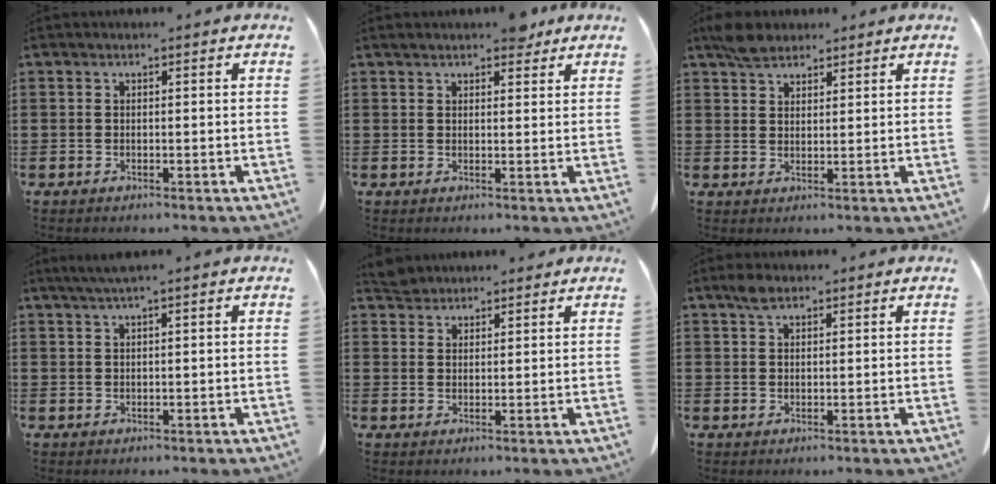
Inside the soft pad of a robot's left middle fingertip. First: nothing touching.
{"total": 3.2, "force": [2.7, 1.0, 1.3], "torque": [-0.023, 0.003, 0.050]}
{"total": 3.9, "force": [3.2, 1.6, 1.4], "torque": [-0.035, 0.005, 0.062]}
{"total": 1.8, "force": [1.1, -0.2, 1.4], "torque": [-0.026, -0.003, 0.021]}
{"total": 3.4, "force": [3.2, 0.8, 0.4], "torque": [-0.018, -0.004, 0.064]}
{"total": 2.5, "force": [1.8, 1.1, 1.4], "torque": [-0.031, 0.003, 0.033]}